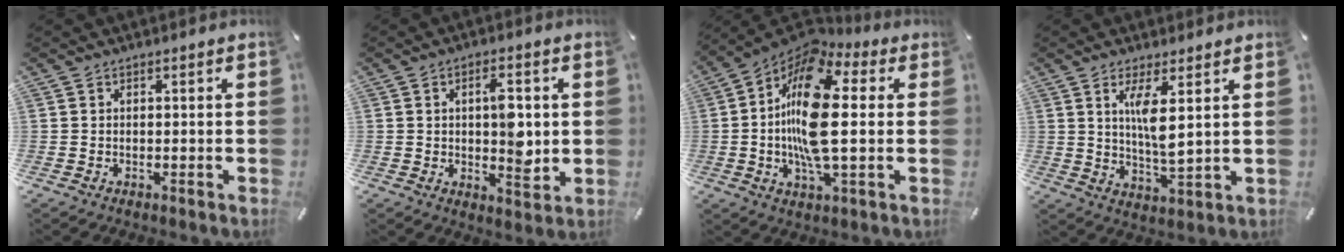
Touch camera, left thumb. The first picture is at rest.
{"total": 8.8, "force": [1.0, 4.4, 7.5], "torque": [-0.109, -0.006, 0.011]}
{"total": 19.3, "force": [0.4, 7.8, 17.6], "torque": [-0.364, -0.011, 0.003]}
{"total": 7.4, "force": [2.7, 1.7, 6.7], "torque": [-0.128, -0.018, 0.042]}